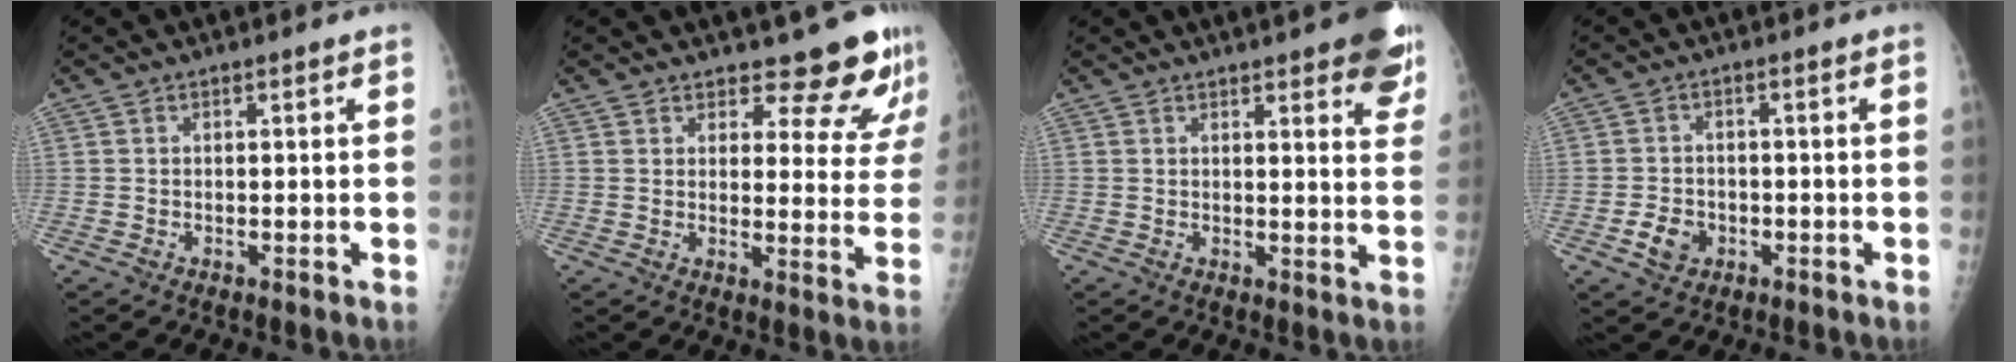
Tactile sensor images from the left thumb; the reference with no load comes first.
{"total": 11.2, "force": [10.1, 3.6, 3.1], "torque": [0.003, -0.077, 0.112]}
{"total": 10.7, "force": [7.1, 3.0, 7.5], "torque": [-0.061, -0.029, 0.076]}
{"total": 4.2, "force": [-1.6, 3.3, 2.1], "torque": [-0.028, 0.008, -0.025]}